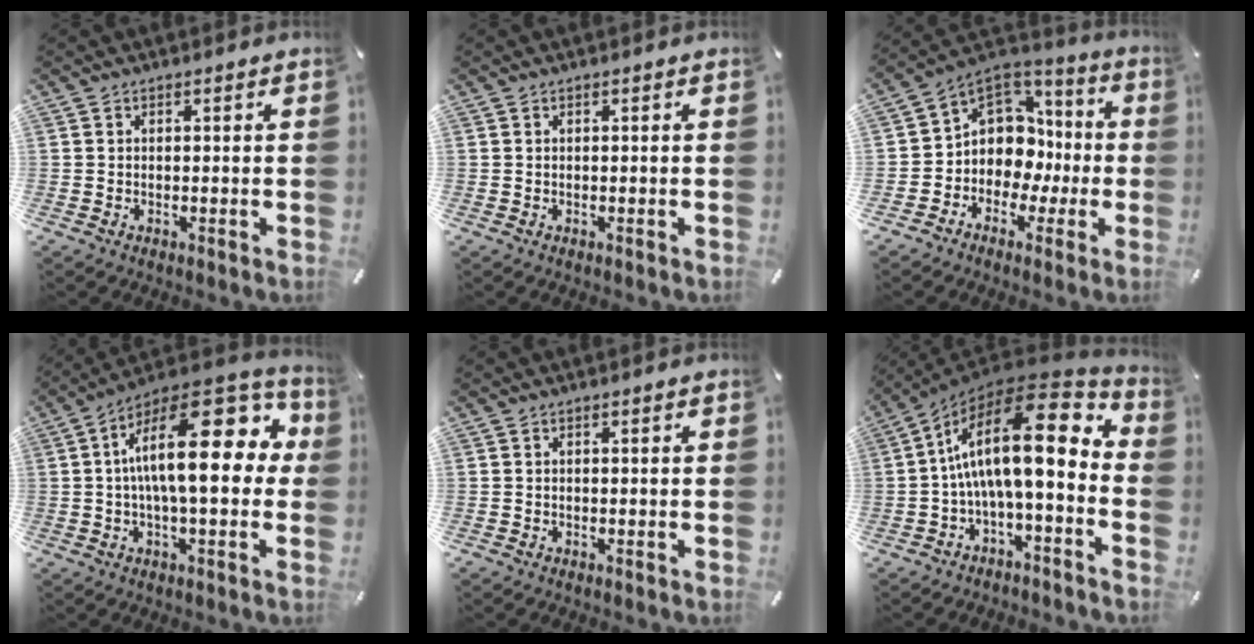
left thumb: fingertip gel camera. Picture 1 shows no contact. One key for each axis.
{"total": 0.0}
{"total": 9.5, "fx": -0.7, "fy": 9.1, "fz": 2.6, "tx": -0.060, "ty": -0.021, "tz": -0.004}
{"total": 22.3, "fx": 3.7, "fy": 9.5, "fz": 19.8, "tx": -0.317, "ty": -0.033, "tz": 0.061}
{"total": 0.6, "fx": -0.2, "fy": 0.3, "fz": 0.4, "tx": -0.008, "ty": 0.001, "tz": -0.005}
{"total": 20.1, "fx": 3.0, "fy": 6.9, "fz": 18.6, "tx": -0.323, "ty": -0.041, "tz": 0.041}